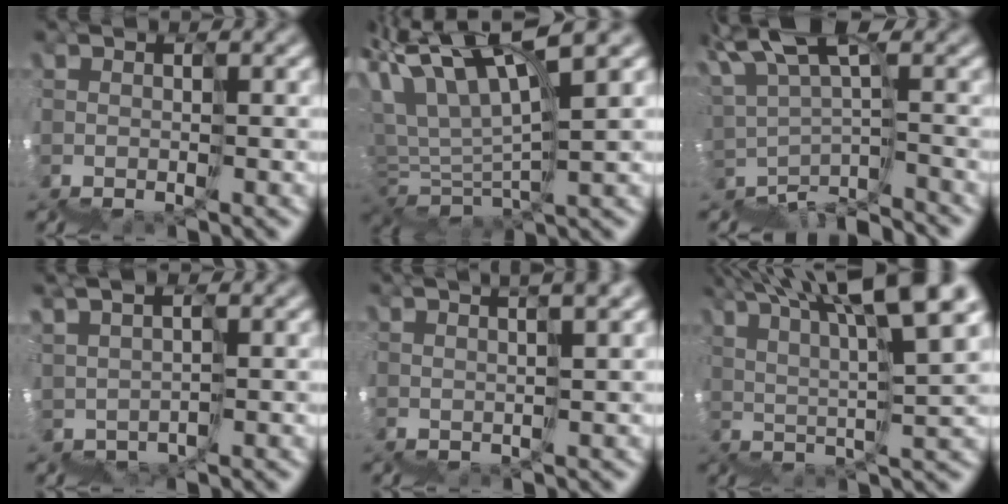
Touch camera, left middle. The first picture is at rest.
{"total": 4.5, "force": [4.3, -0.5, 1.3], "torque": [-0.058, 0.038, 0.068]}
{"total": 2.4, "force": [-2.2, -0.8, -0.1], "torque": [-0.015, 0.021, -0.031]}
{"total": 3.2, "force": [2.2, -1.3, -1.9], "torque": [-0.002, 0.023, 0.031]}
{"total": 4.5, "force": [3.2, 1.1, 3.0], "torque": [-0.020, 0.051, 0.046]}
{"total": 8.9, "force": [6.7, 0.3, 5.8], "torque": [-0.106, 0.045, 0.111]}